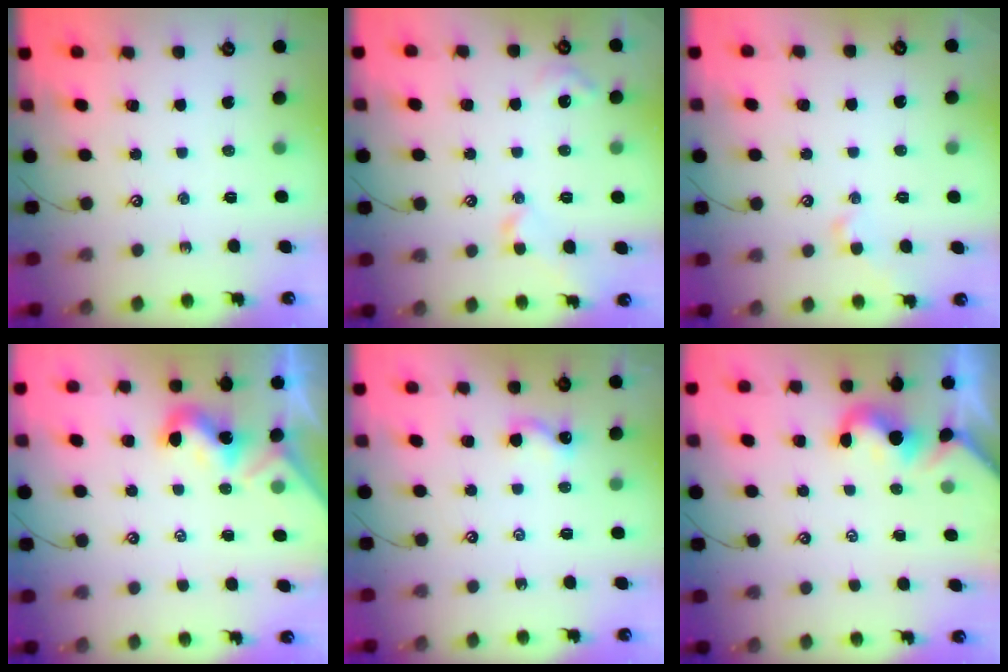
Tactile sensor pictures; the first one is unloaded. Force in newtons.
{"total": 2.6, "press": 2.6, "slide": 0.6}
{"total": 0.9, "press": 0.7, "slide": 0.6}
{"total": 1.8, "press": 1.8, "slide": 0.4}
{"total": 3.7, "press": 3.6, "slide": 0.7}
{"total": 1.2, "press": 1.2, "slide": 0.2}